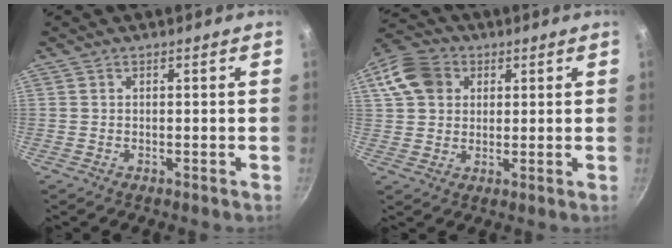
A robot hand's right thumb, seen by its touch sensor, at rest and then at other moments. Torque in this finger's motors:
{"motor_torque": [-0.71, 1.04, -0.03, 0.00, 0.11]}